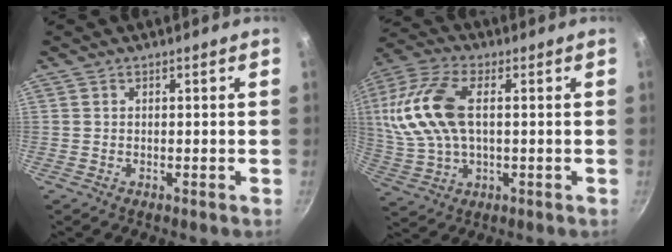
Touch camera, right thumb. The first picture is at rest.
{"total": 16.4, "force": [2.5, 9.1, 13.4], "torque": [-0.283, 0.013, 0.043]}